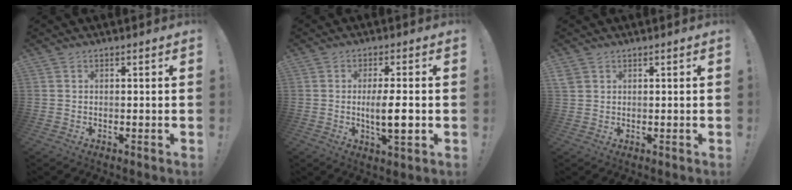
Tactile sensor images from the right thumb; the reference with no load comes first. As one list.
[{"total": 8.1, "force": [-1.1, 1.4, 7.9], "torque": [-0.135, -0.008, -0.024]}, {"total": 2.2, "force": [1.2, 1.6, 0.8], "torque": [-0.009, -0.002, 0.023]}]